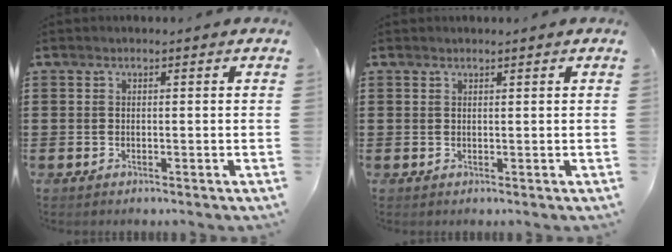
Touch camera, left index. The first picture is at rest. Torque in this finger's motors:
{"motor_torque": [-0.05, -0.01, -0.01, 0.01]}